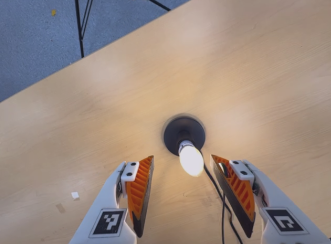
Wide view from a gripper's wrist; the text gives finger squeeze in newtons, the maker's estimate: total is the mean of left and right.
{"total": 0.0}